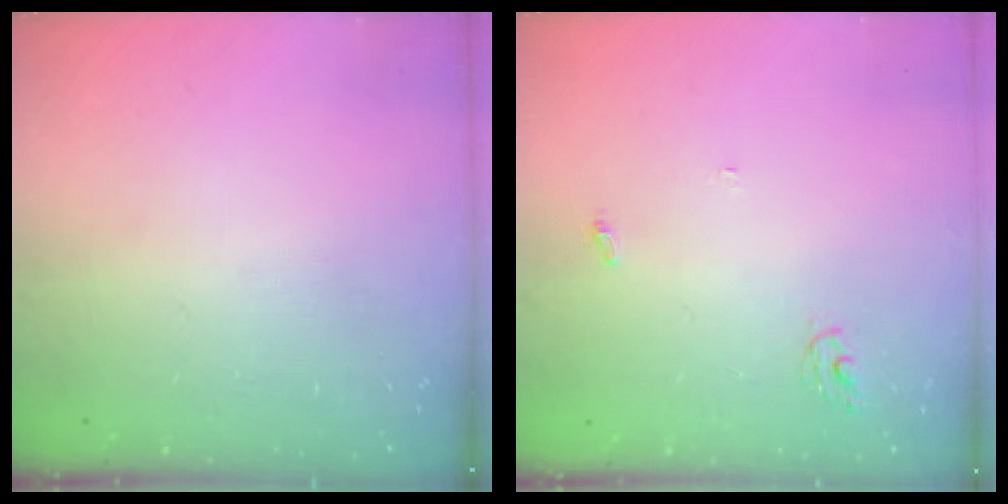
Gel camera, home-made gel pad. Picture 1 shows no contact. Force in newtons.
{"total": 2.8, "press": 2.8, "slide": 0.2}